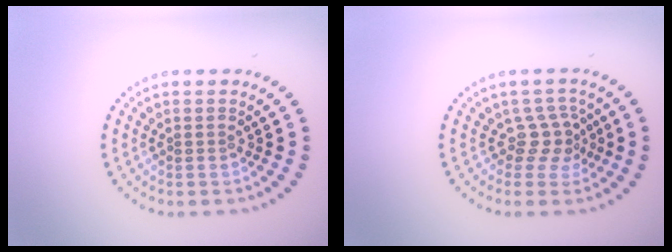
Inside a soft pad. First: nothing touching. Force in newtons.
{"total": 2.4, "press": 1.6, "slide": 1.7}